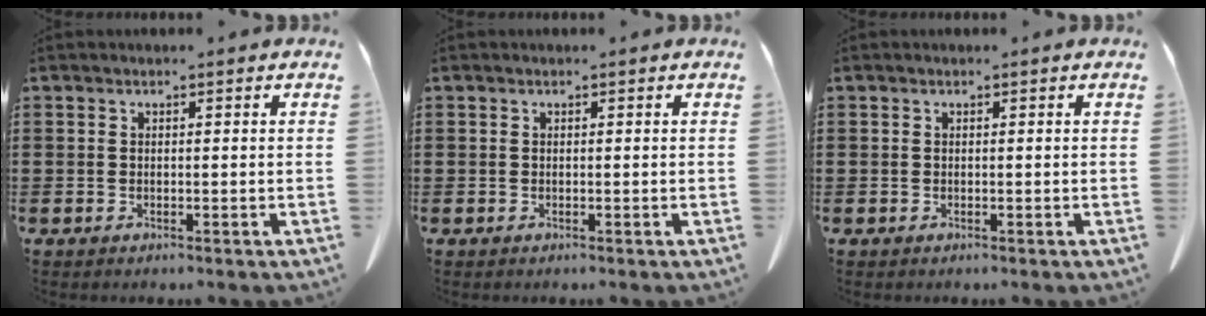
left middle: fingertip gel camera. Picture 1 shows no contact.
{"total": 0.0}
{"total": 0.0}